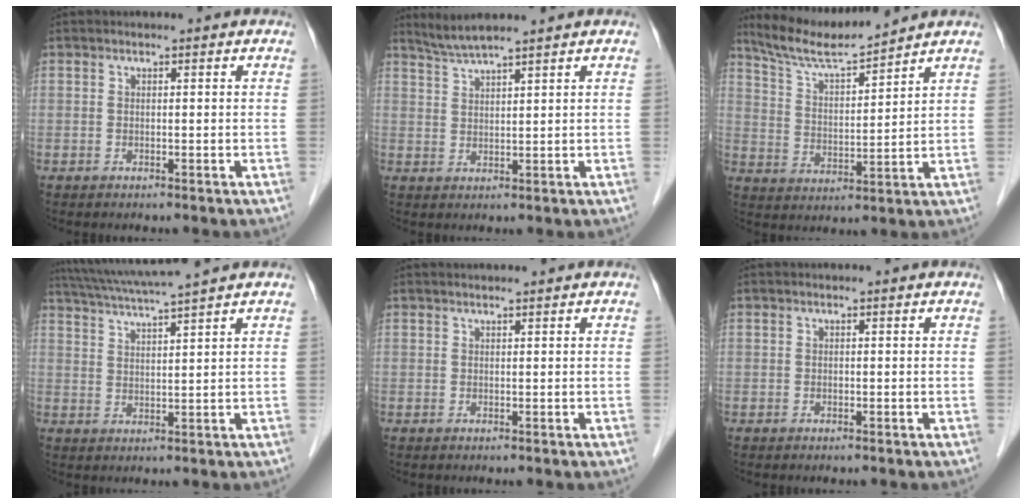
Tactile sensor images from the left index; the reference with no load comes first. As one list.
[{"total": 4.3, "force": [3.9, -0.8, 1.7], "torque": [-0.040, 0.010, 0.080]}, {"total": 9.0, "force": [8.5, -0.5, 2.7], "torque": [-0.064, 0.005, 0.166]}, {"total": 8.3, "force": [7.4, -1.7, 3.4], "torque": [-0.065, 0.012, 0.124]}, {"total": 1.2, "force": [1.1, -0.1, 0.4], "torque": [-0.006, 0.009, 0.023]}, {"total": 0.0}]